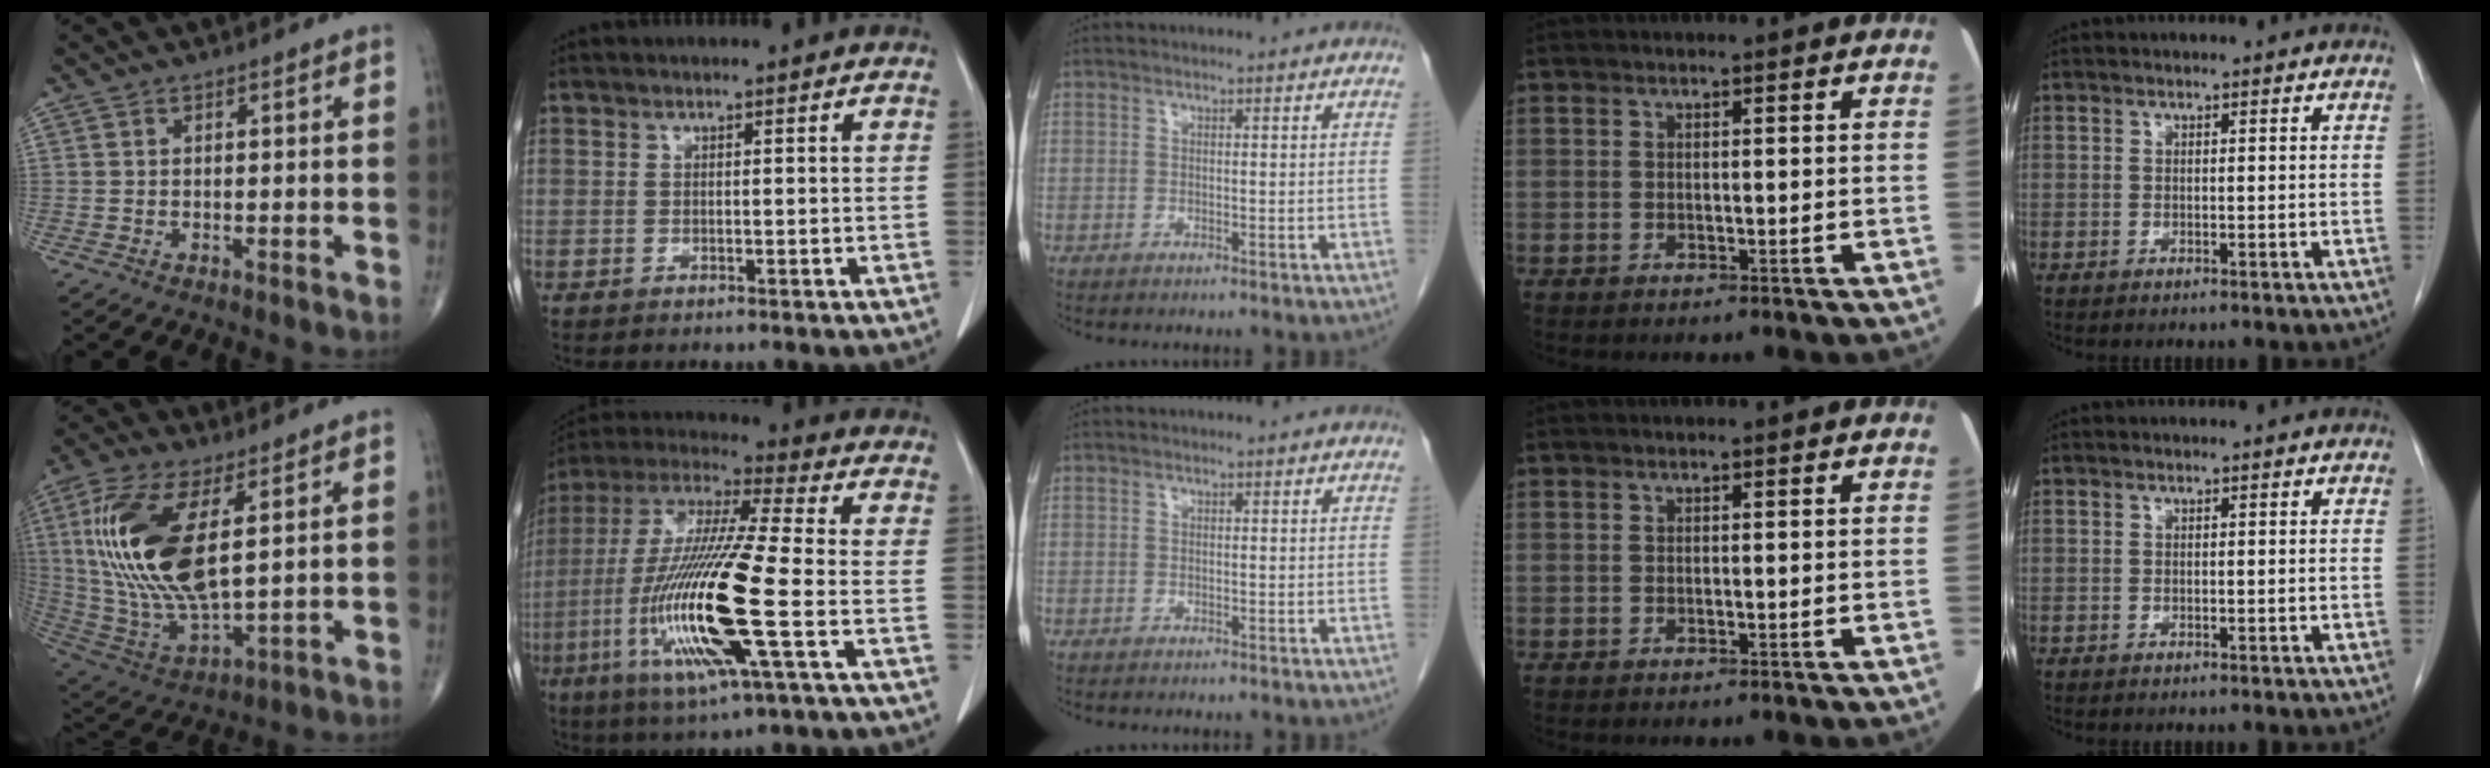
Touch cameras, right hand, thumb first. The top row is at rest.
{"thumb": {"total": 22.0, "force": [4.8, 9.4, 19.3], "torque": [-0.411, -0.027, 0.097]}, "index": {"total": 19.9, "force": [-5.1, 1.0, 19.2], "torque": [-0.411, -0.022, -0.102]}}